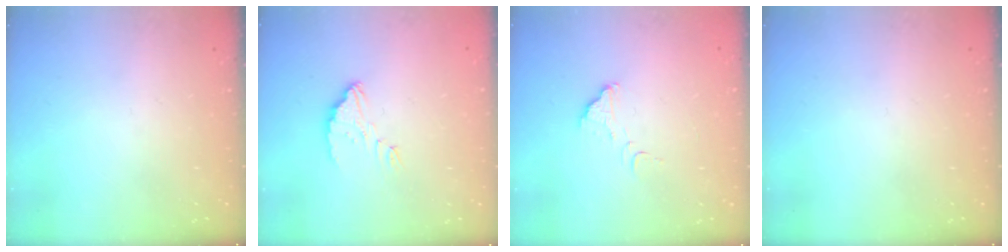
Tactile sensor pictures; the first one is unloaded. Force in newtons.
{"total": 3.7, "press": 3.6, "slide": 0.3}
{"total": 2.9, "press": 2.9, "slide": 0.1}
{"total": 0.0}